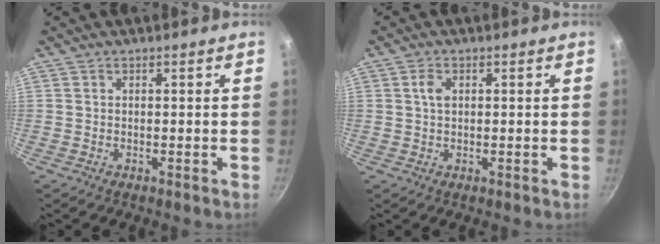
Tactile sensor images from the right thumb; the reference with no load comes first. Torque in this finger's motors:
{"motor_torque": [0.17, 0.11, 0.52, 0.27, 0.06]}